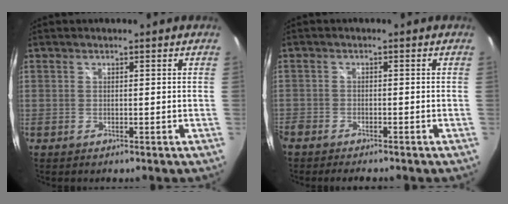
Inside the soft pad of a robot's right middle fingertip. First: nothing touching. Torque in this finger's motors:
{"motor_torque": [0.62, -0.61, 0.55, 0.12]}